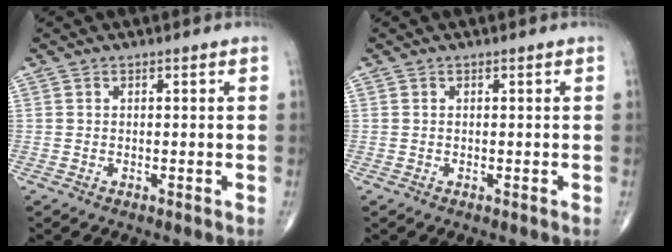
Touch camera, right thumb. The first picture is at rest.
{"total": 0.0}